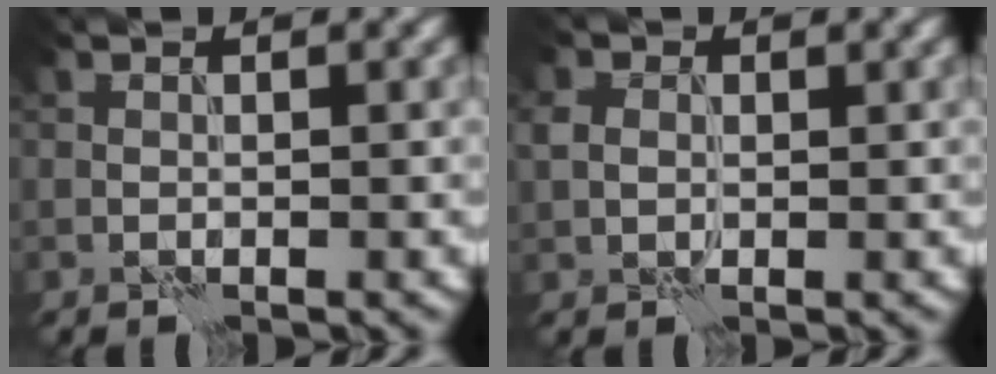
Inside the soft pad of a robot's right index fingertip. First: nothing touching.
{"total": 2.2, "force": [0.5, 1.7, 1.2], "torque": [-0.029, 0.004, 0.004]}